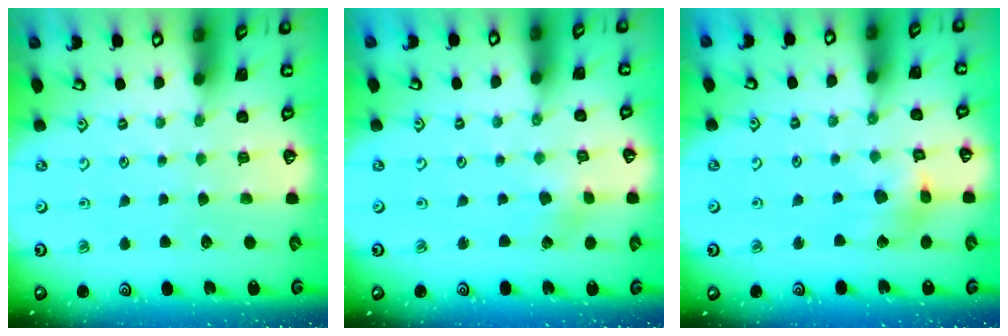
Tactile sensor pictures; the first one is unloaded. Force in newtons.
{"total": 1.4, "press": 1.4, "slide": 0.2}
{"total": 8.7, "press": 8.6, "slide": 1.1}